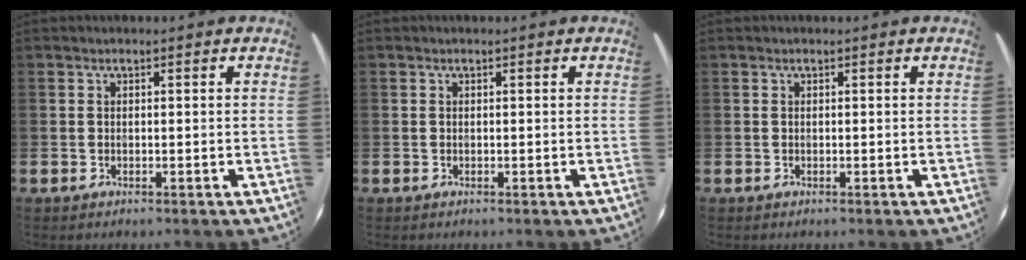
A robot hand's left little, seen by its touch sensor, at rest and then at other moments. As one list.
[{"total": 0.0}, {"total": 0.0}]